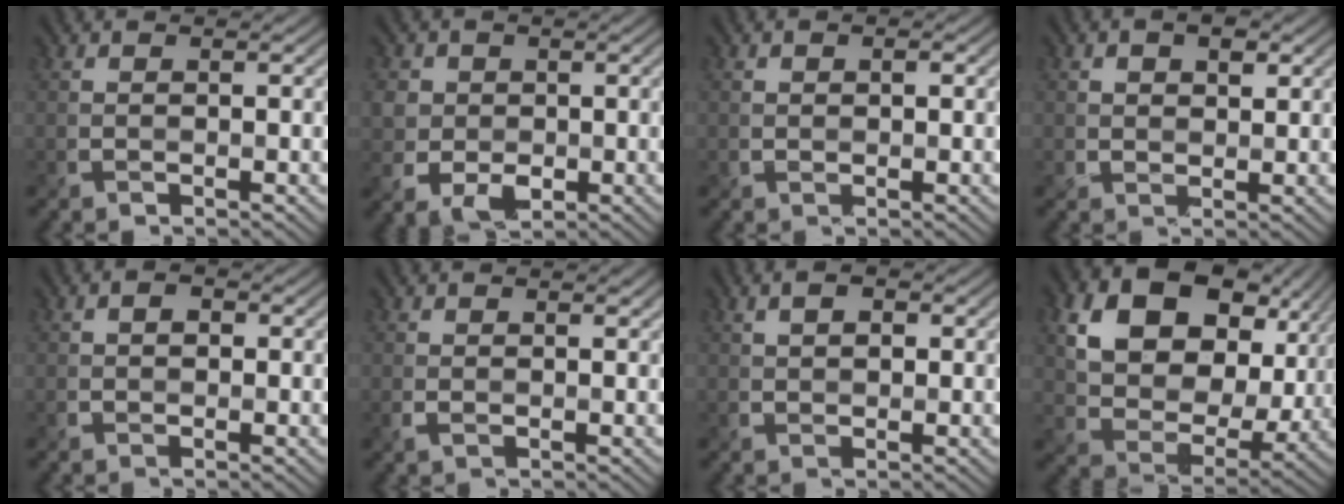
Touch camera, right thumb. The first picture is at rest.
{"total": 4.6, "force": [0.0, 4.1, 2.1], "torque": [-0.056, -0.009, -0.008]}
{"total": 1.1, "force": [0.4, 0.8, 0.7], "torque": [-0.014, 0.000, 0.006]}
{"total": 3.4, "force": [1.6, 2.1, 2.2], "torque": [-0.033, -0.003, 0.026]}
{"total": 1.8, "force": [0.2, 1.4, 1.1], "torque": [-0.019, 0.001, -0.002]}
{"total": 0.6, "force": [0.4, 0.3, 0.3], "torque": [-0.005, -0.003, 0.008]}
{"total": 2.5, "force": [1.0, 1.5, 1.8], "torque": [-0.032, 0.004, 0.011]}
{"total": 14.5, "force": [5.5, 10.1, 8.9], "torque": [-0.168, -0.001, 0.103]}